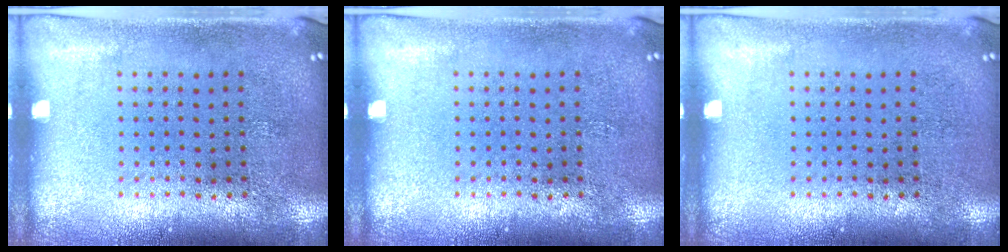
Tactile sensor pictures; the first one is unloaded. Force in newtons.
{"total": 0.0}
{"total": 0.0}